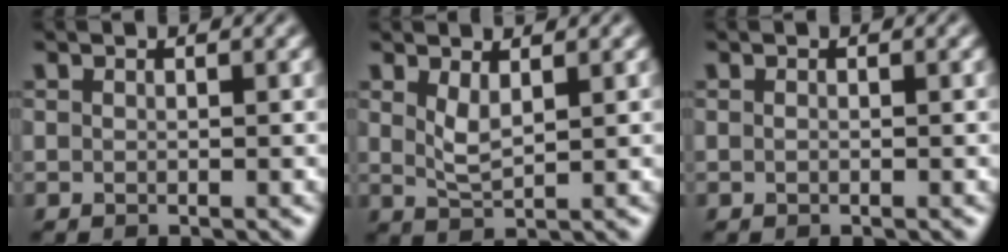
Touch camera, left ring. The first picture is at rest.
{"total": 2.0, "force": [1.0, 0.6, 1.7], "torque": [-0.039, -0.006, 0.024]}
{"total": 0.0}